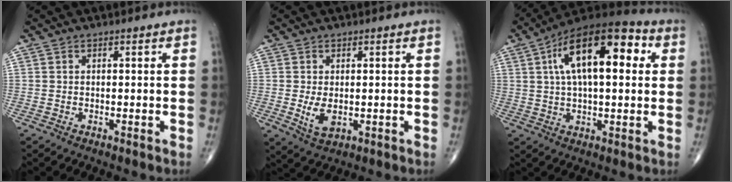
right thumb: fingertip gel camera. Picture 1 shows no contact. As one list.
[{"total": 4.4, "force": [-0.4, 2.5, 3.6], "torque": [-0.066, -0.012, 0.002]}, {"total": 19.3, "force": [5.0, 8.7, 16.5], "torque": [-0.251, 0.023, 0.070]}]